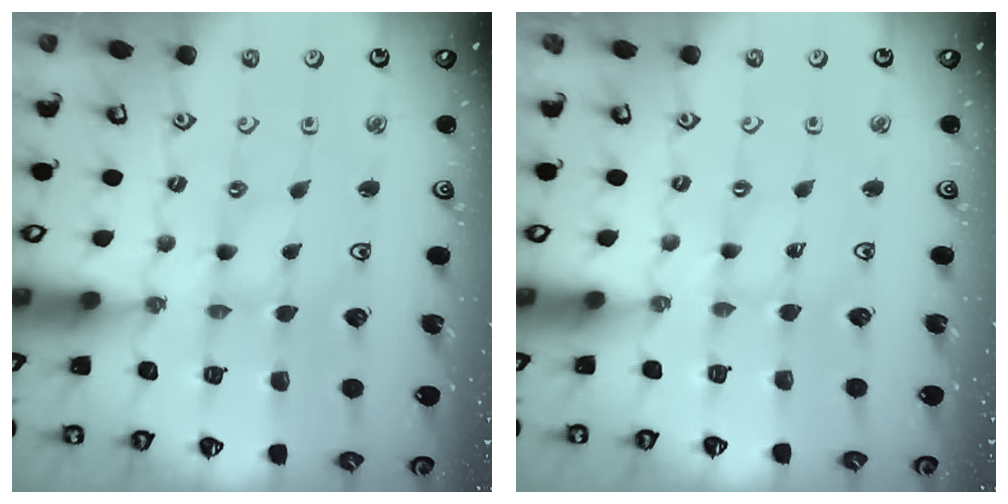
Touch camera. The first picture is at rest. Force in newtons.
{"total": 0.0}